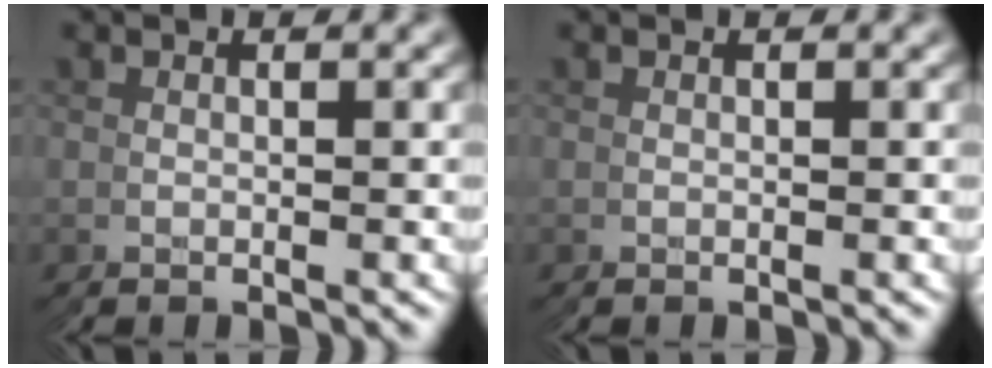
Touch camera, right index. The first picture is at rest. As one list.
[{"total": 0.0}]